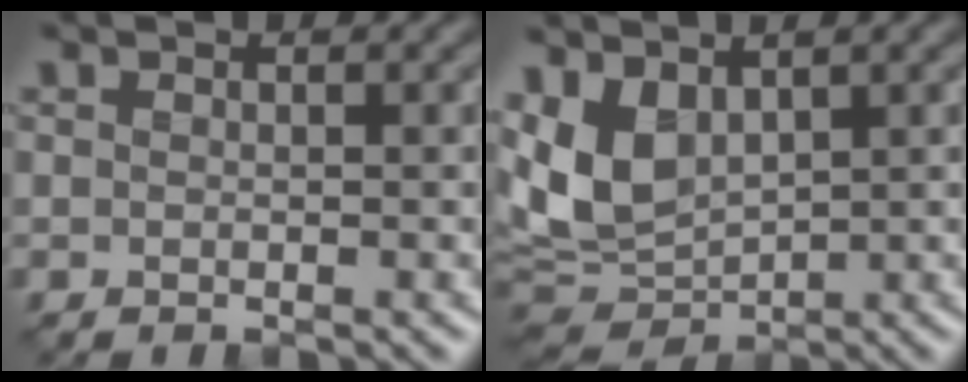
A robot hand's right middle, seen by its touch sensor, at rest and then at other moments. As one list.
[{"total": 6.9, "force": [1.9, 4.5, 4.9], "torque": [-0.119, -0.004, 0.033]}]